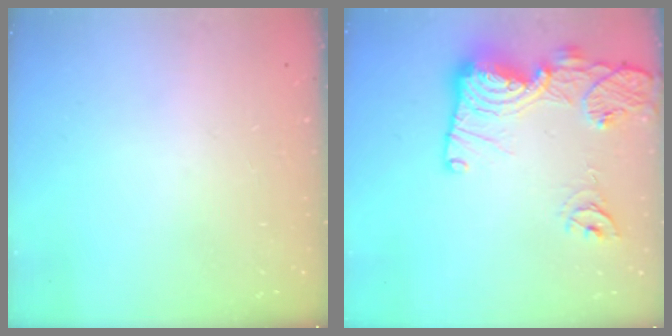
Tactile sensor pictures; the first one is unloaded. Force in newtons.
{"total": 18.6, "press": 18.6, "slide": 1.6}